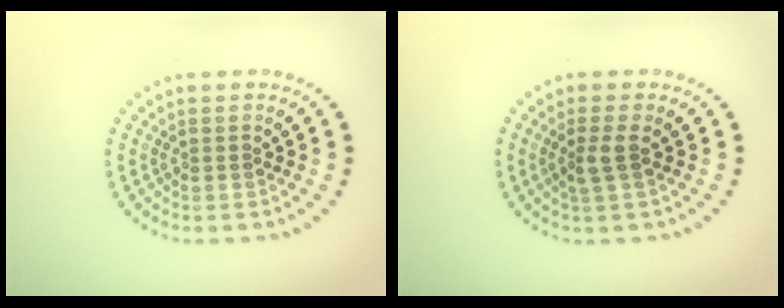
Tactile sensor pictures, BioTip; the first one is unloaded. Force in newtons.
{"total": 1.7, "press": 1.4, "slide": 1.0}